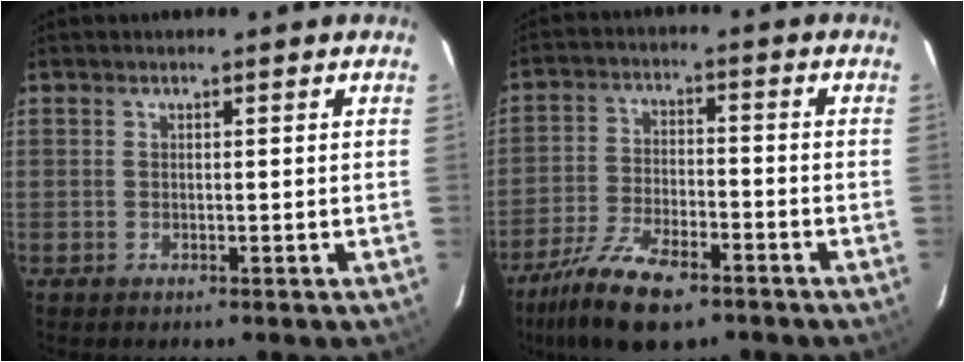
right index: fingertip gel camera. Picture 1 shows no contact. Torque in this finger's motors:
{"motor_torque": [1.21, -0.94, 0.56, 0.10]}